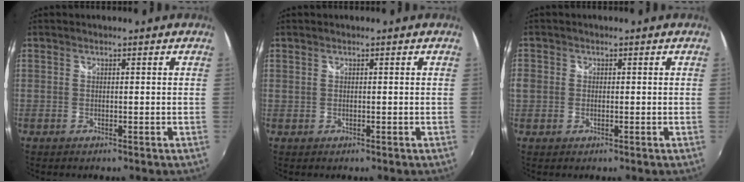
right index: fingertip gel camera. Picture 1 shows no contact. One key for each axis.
{"total": 0.0}
{"total": 3.0, "fx": -0.4, "fy": 2.7, "fz": 1.3, "tx": -0.029, "ty": 0.000, "tz": -0.011}